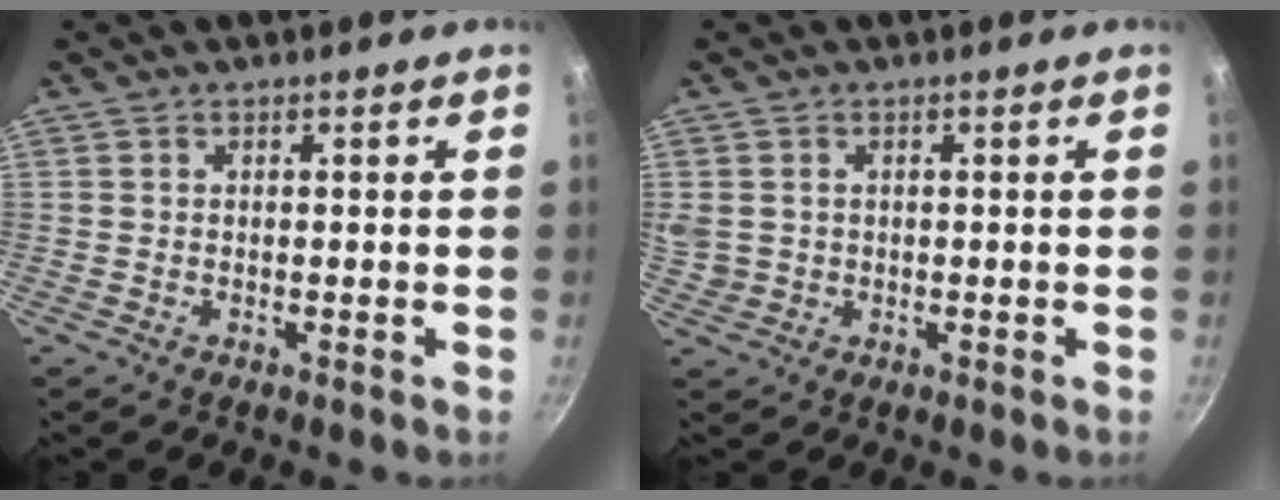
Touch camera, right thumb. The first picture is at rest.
{"total": 3.9, "force": [0.7, 3.4, 1.7], "torque": [-0.028, 0.001, 0.020]}